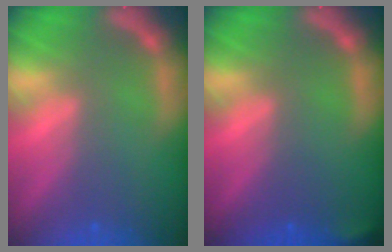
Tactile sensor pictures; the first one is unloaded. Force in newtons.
{"total": 1.4}